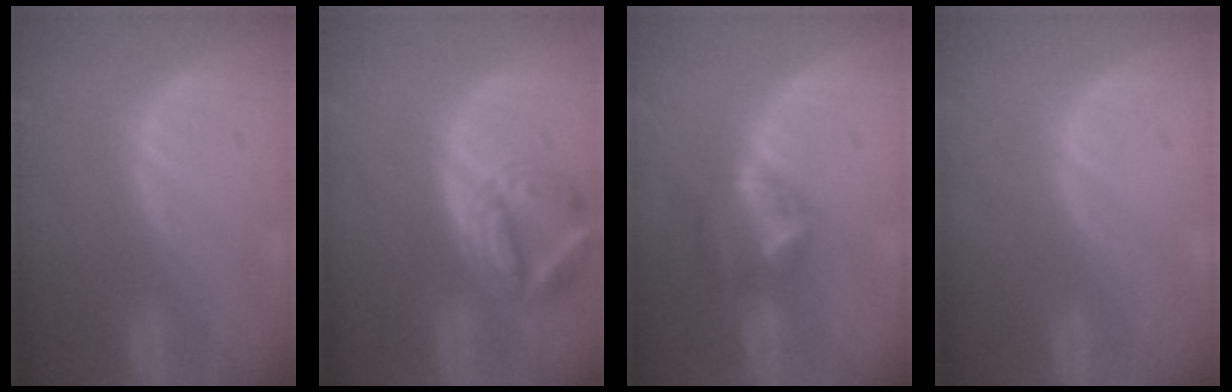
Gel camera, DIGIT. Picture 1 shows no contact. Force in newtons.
{"total": 6.9, "press": 6.4, "slide": 2.7}
{"total": 5.7, "press": 5.4, "slide": 1.9}
{"total": 0.0}